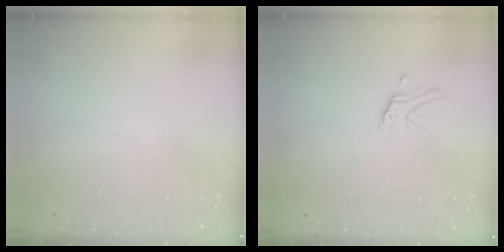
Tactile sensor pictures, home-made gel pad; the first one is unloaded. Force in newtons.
{"total": 4.2, "press": 4.2, "slide": 0.2}